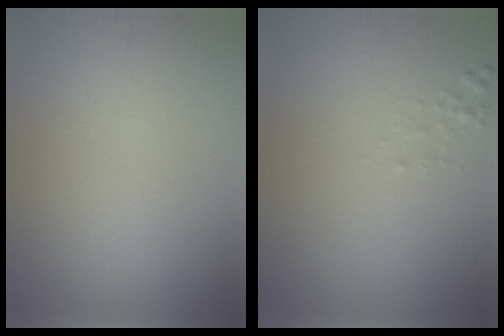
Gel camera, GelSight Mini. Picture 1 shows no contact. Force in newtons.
{"total": 0.6, "press": 0.6, "slide": 0.0}